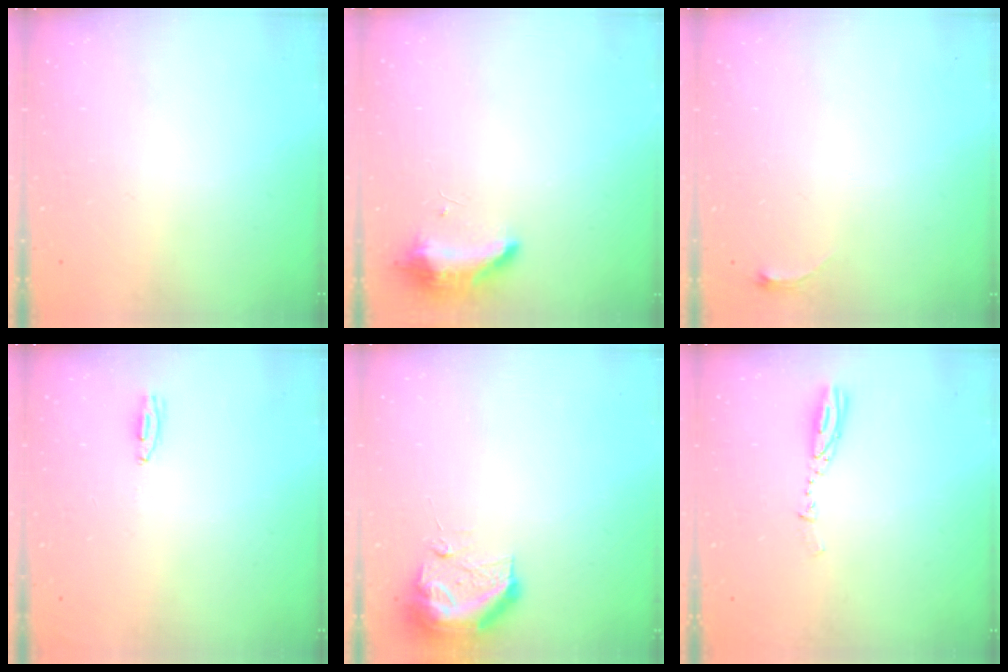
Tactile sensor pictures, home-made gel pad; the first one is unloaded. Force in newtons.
{"total": 8.0, "press": 8.0, "slide": 0.4}
{"total": 2.8, "press": 2.8, "slide": 0.4}
{"total": 3.4, "press": 3.1, "slide": 1.4}
{"total": 19.2, "press": 13.9, "slide": 13.3}
{"total": 3.8, "press": 3.7, "slide": 0.2}